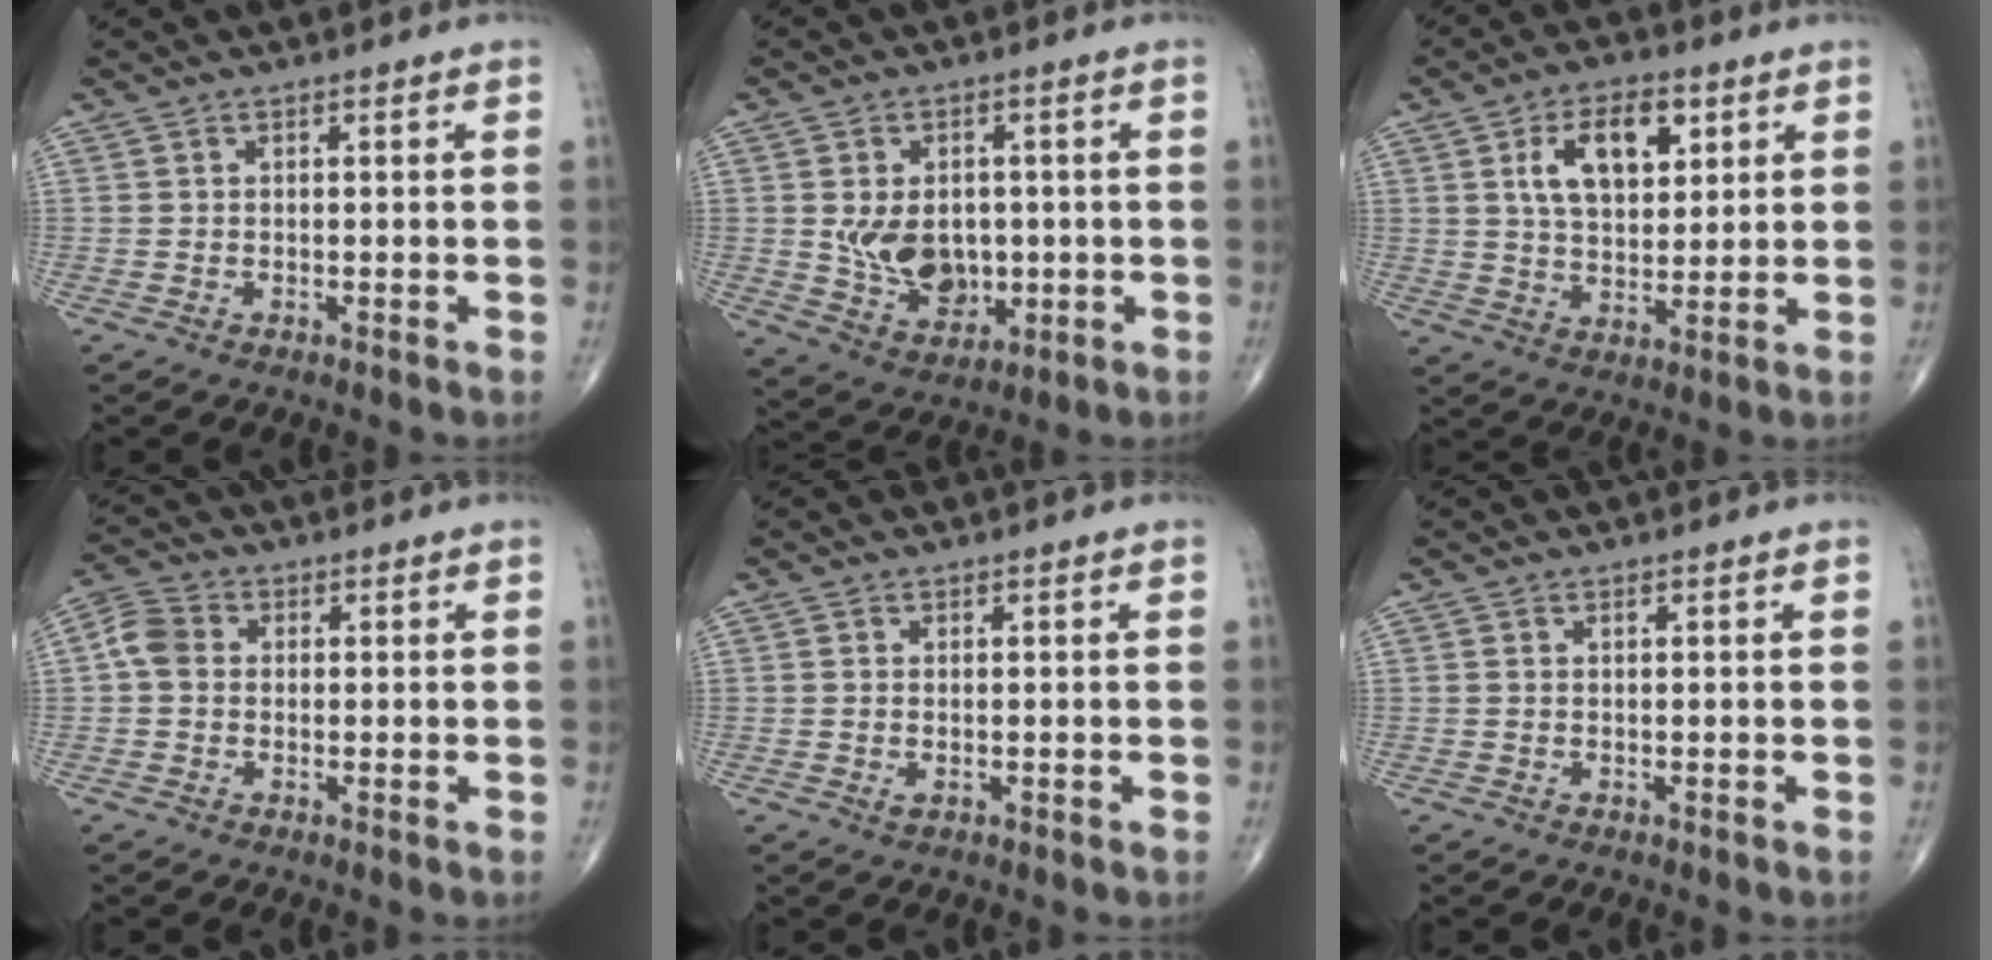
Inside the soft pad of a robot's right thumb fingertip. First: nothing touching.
{"total": 10.1, "force": [-0.1, 7.5, 6.9], "torque": [-0.083, -0.008, 0.015]}
{"total": 11.7, "force": [4.2, 6.6, 8.7], "torque": [-0.121, -0.010, 0.074]}
{"total": 4.8, "force": [0.2, 3.9, 2.7], "torque": [-0.049, 0.015, -0.006]}
{"total": 1.0, "force": [-0.2, 0.5, 0.8], "torque": [-0.016, 0.000, -0.002]}
{"total": 0.0}